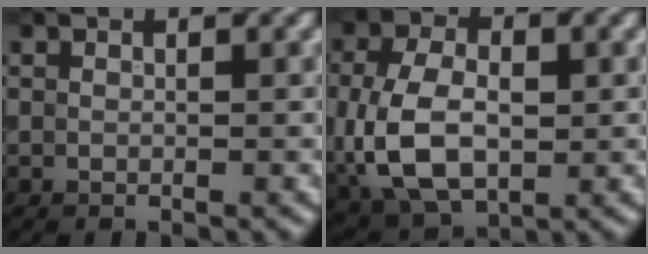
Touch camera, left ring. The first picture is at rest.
{"total": 8.3, "force": [-0.8, 5.4, 6.3], "torque": [-0.142, -0.005, -0.015]}